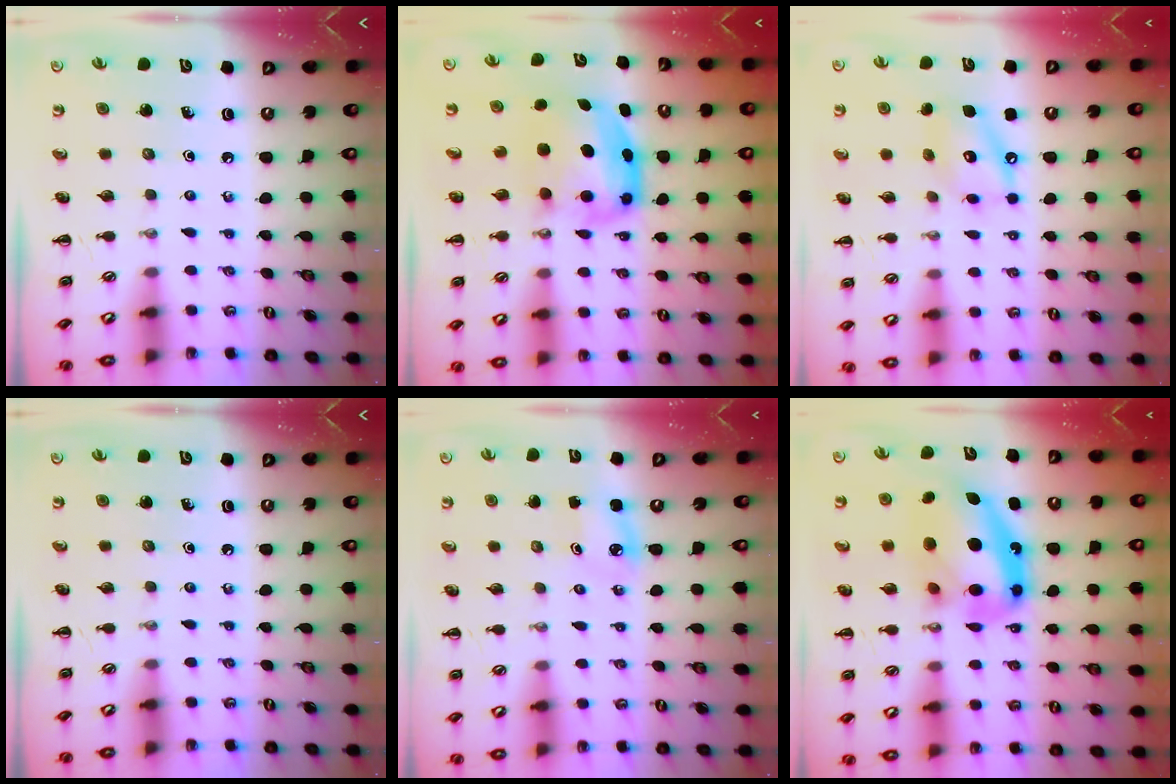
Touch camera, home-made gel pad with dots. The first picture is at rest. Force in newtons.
{"total": 6.0, "press": 5.9, "slide": 0.8}
{"total": 11.1, "press": 10.9, "slide": 1.8}
{"total": 0.0}
{"total": 3.2, "press": 3.1, "slide": 0.7}
{"total": 17.8, "press": 17.2, "slide": 4.5}